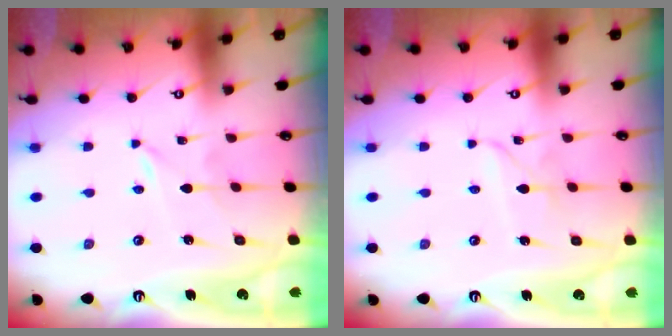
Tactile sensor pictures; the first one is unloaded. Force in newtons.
{"total": 2.6, "press": 2.6, "slide": 0.1}